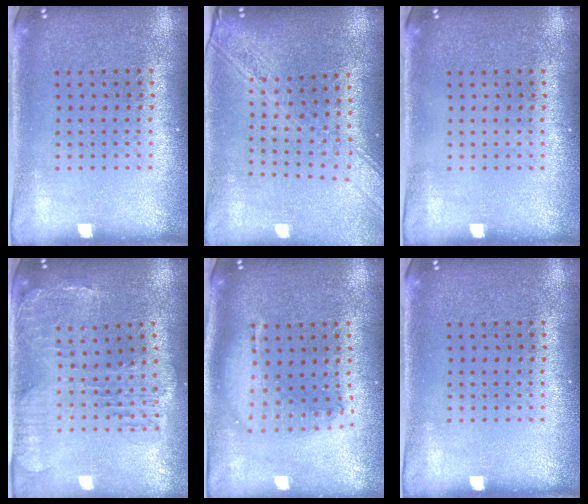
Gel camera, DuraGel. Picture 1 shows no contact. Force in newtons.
{"total": 2.3, "press": 1.9, "slide": 1.2}
{"total": 0.0}
{"total": 1.5, "press": 1.4, "slide": 0.4}
{"total": 1.7, "press": 1.5, "slide": 0.9}
{"total": 0.0}